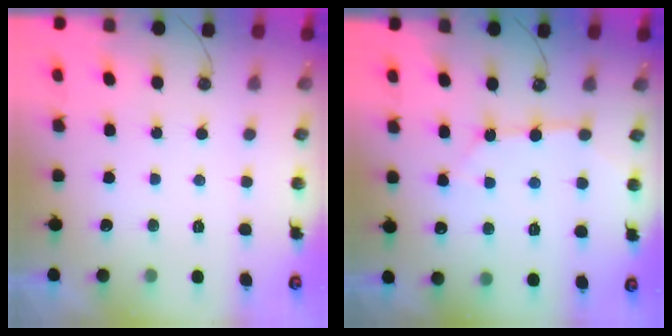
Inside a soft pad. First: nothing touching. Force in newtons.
{"total": 6.8, "press": 6.8, "slide": 0.7}